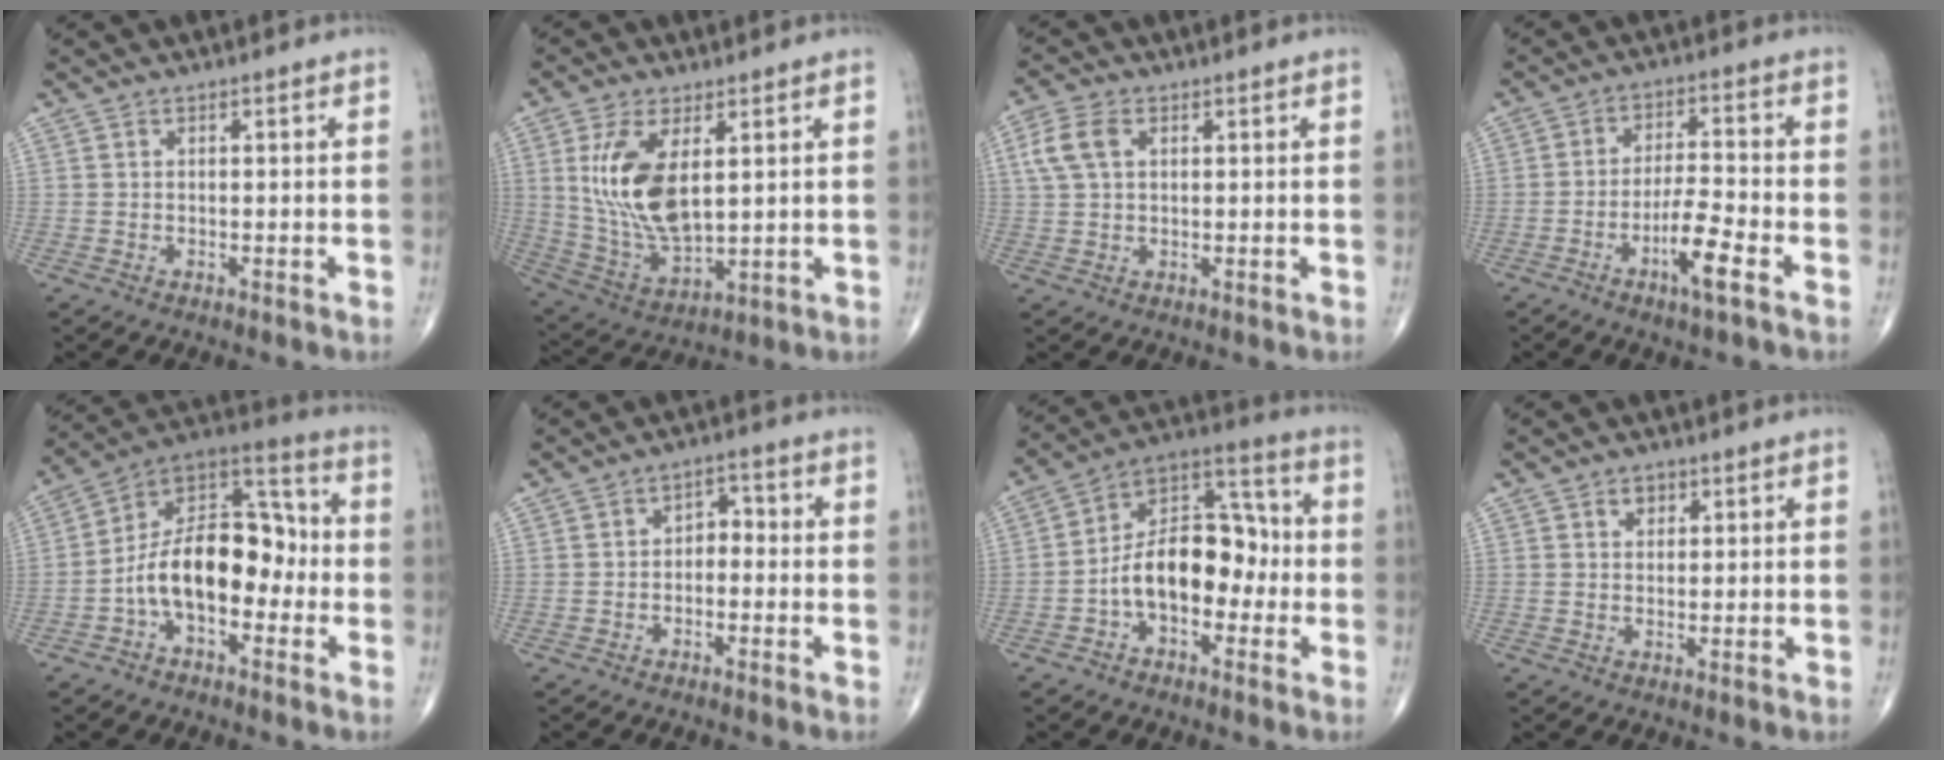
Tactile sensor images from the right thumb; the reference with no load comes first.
{"total": 14.4, "force": [3.5, 6.8, 12.2], "torque": [-0.242, -0.021, 0.082]}
{"total": 5.7, "force": [1.7, 3.5, 4.2], "torque": [-0.096, 0.011, 0.035]}
{"total": 7.9, "force": [-3.9, 1.0, 6.8], "torque": [-0.132, 0.021, -0.069]}
{"total": 16.7, "force": [-3.3, 9.7, 13.1], "torque": [-0.193, 0.059, -0.066]}
{"total": 3.4, "force": [-0.9, 2.3, 2.3], "torque": [-0.020, 0.025, -0.026]}
{"total": 14.8, "force": [-2.9, 9.1, 11.3], "torque": [-0.162, 0.050, -0.058]}
{"total": 2.2, "force": [1.1, 1.6, 1.0], "torque": [-0.003, -0.003, 0.015]}